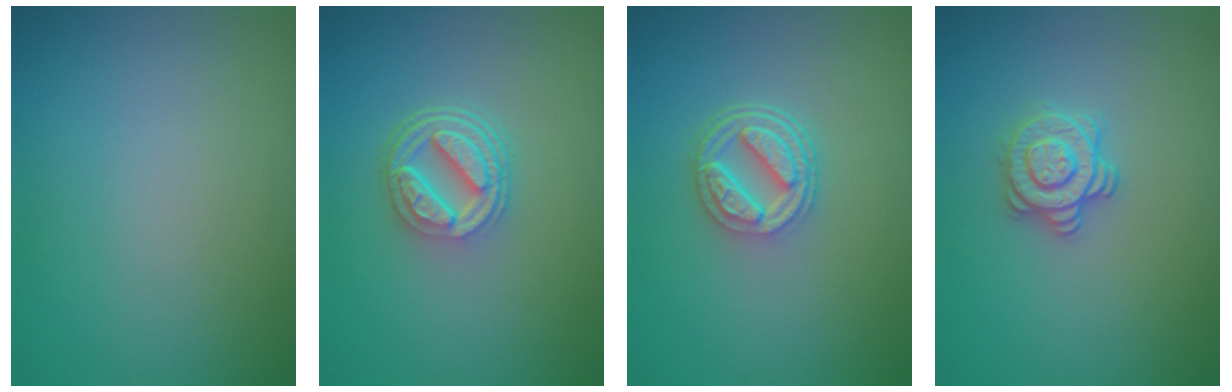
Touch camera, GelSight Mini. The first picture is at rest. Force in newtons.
{"total": 5.2, "press": 3.9, "slide": 3.5}
{"total": 4.6, "press": 3.4, "slide": 3.1}
{"total": 2.9, "press": 2.6, "slide": 1.2}